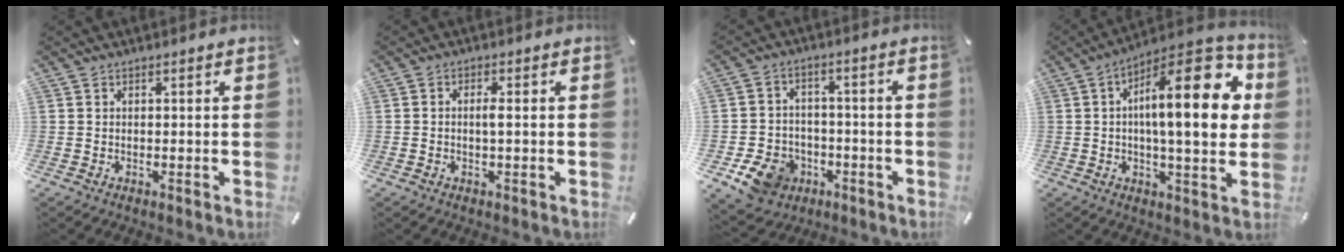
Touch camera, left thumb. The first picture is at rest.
{"total": 2.3, "force": [-0.2, 0.7, 2.2], "torque": [-0.042, 0.003, -0.005]}
{"total": 10.1, "force": [-5.0, 7.9, 4.0], "torque": [-0.088, 0.037, -0.089]}
{"total": 21.9, "force": [4.6, 7.7, 20.0], "torque": [-0.292, -0.018, 0.061]}